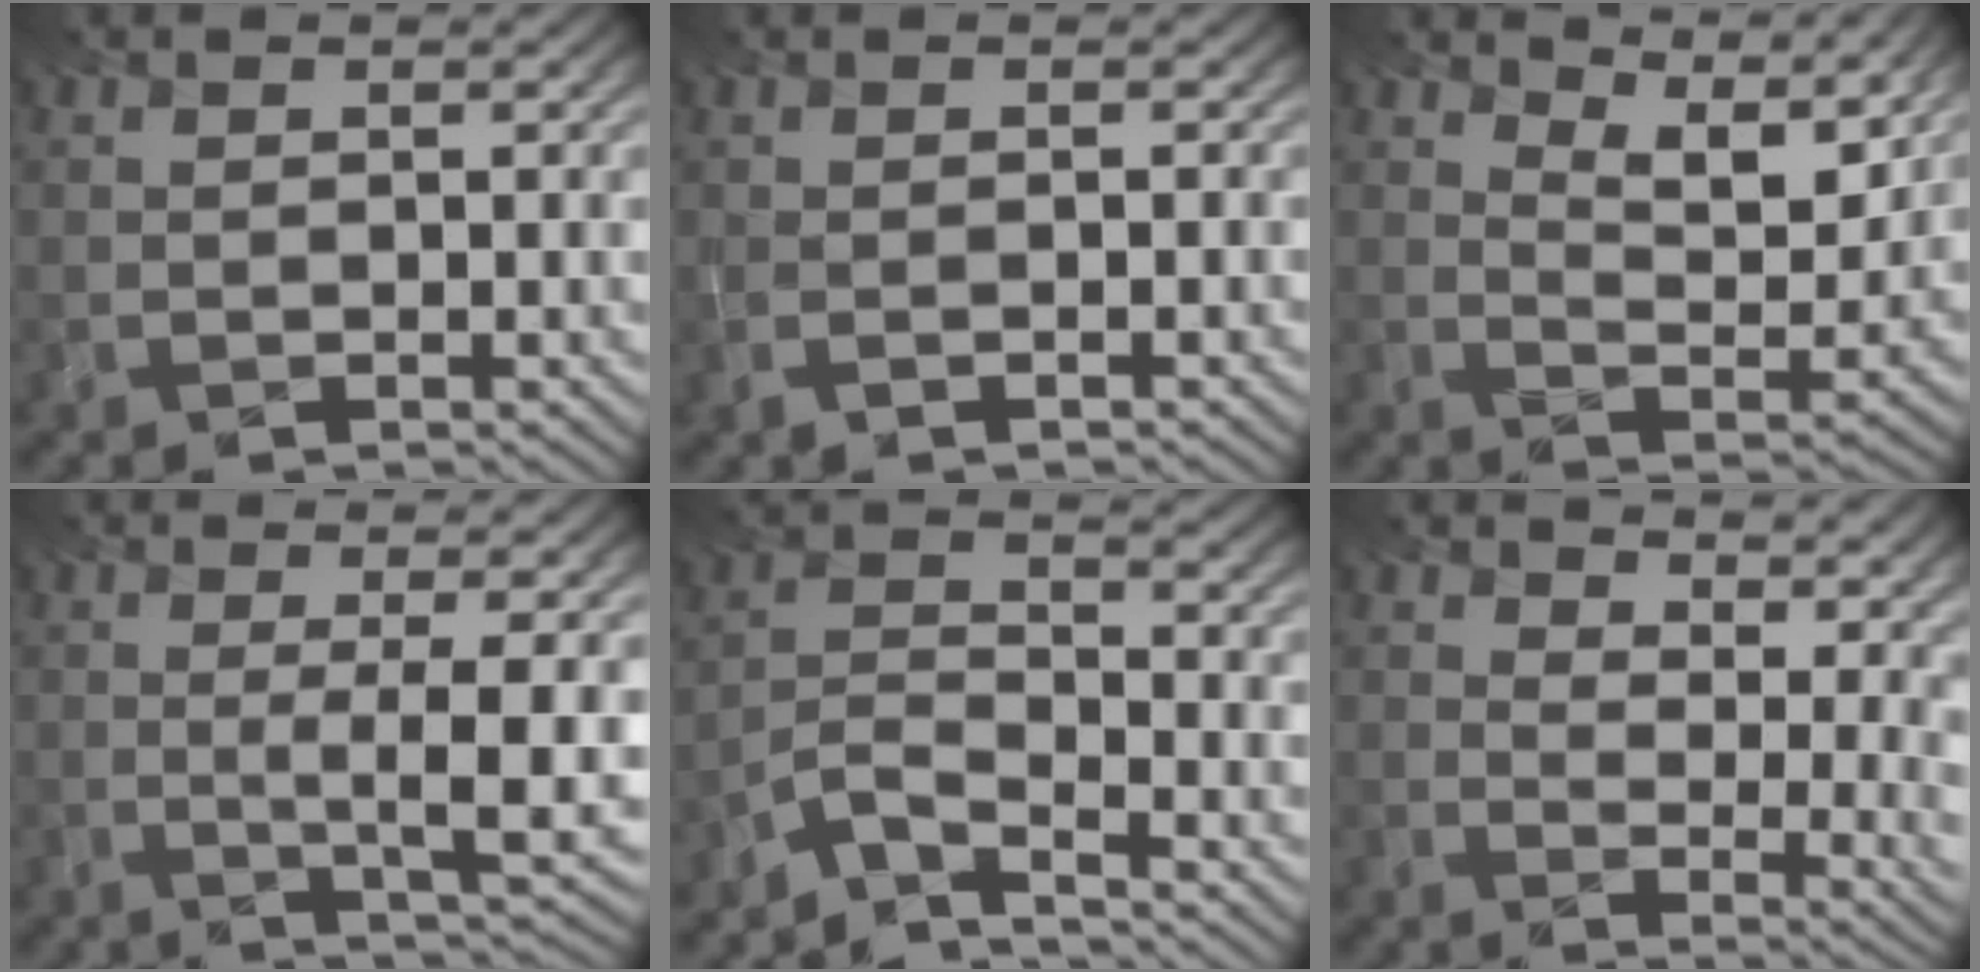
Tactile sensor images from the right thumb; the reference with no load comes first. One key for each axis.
{"total": 0.8, "fx": -0.1, "fy": 0.3, "fz": 0.7, "tx": -0.016, "ty": 0.005, "tz": -0.014}
{"total": 10.5, "fx": 8.1, "fy": 3.0, "fz": 6.0, "tx": -0.111, "ty": -0.023, "tz": 0.117}
{"total": 5.7, "fx": -0.6, "fy": 0.5, "fz": 5.7, "tx": -0.083, "ty": 0.002, "tz": -0.013}
{"total": 5.3, "fx": -5.2, "fy": 0.0, "fz": 0.7, "tx": -0.011, "ty": -0.001, "tz": -0.119}
{"total": 13.2, "fx": 8.3, "fy": 6.1, "fz": 8.3, "tx": -0.134, "ty": 0.015, "tz": 0.114}